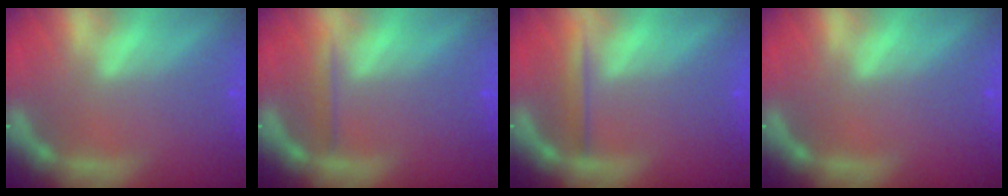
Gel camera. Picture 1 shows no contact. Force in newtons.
{"total": 1.4}
{"total": 2.0}
{"total": 0.0}